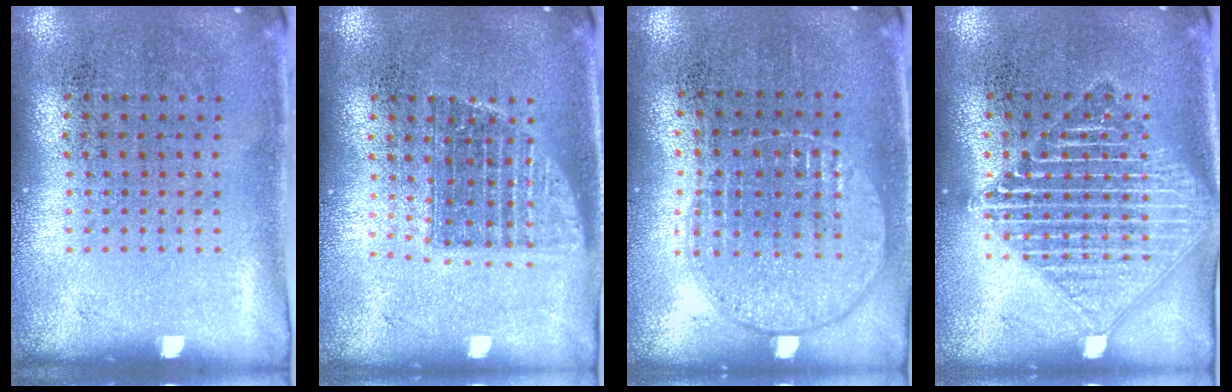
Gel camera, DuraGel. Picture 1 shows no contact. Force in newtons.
{"total": 1.3, "press": 1.1, "slide": 0.7}
{"total": 1.0, "press": 0.9, "slide": 0.4}
{"total": 3.3, "press": 3.3, "slide": 0.4}